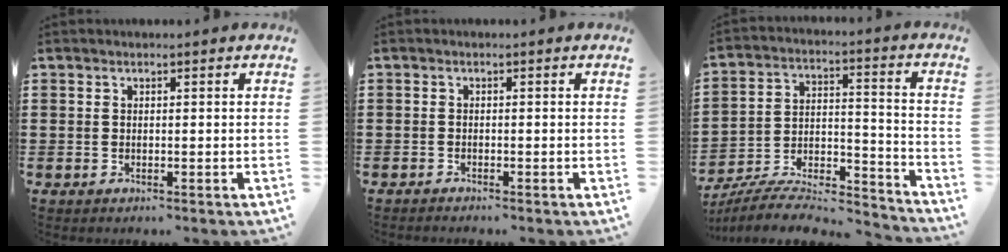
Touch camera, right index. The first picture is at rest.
{"total": 0.8, "force": [-0.8, 0.0, 0.0], "torque": [-0.002, 0.000, -0.017]}
{"total": 7.9, "force": [-7.2, 1.8, 2.9], "torque": [-0.047, 0.006, -0.140]}